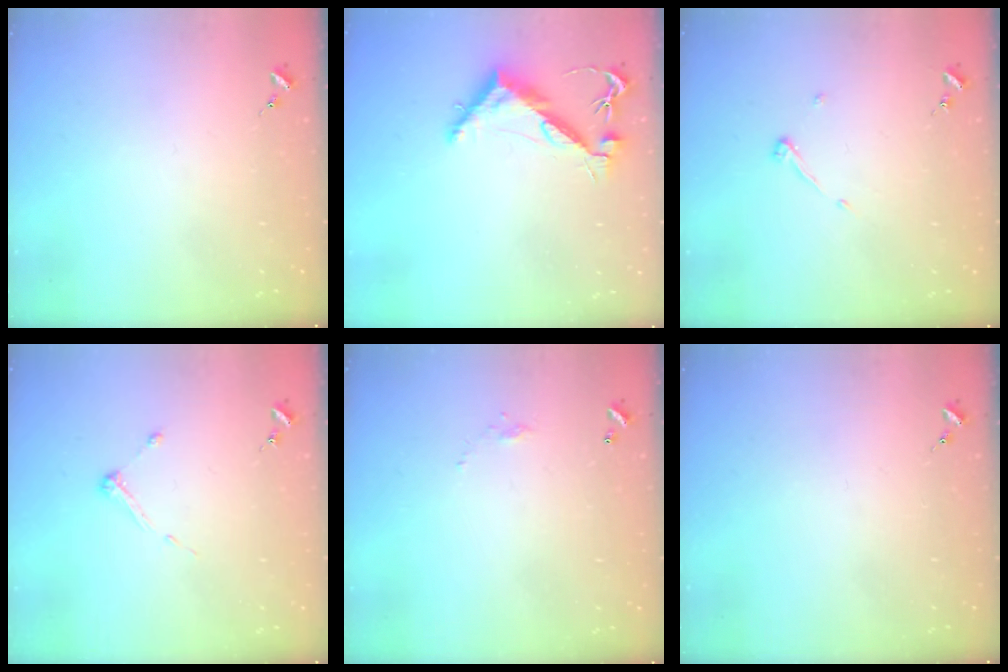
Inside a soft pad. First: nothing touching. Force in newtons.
{"total": 9.3, "press": 9.3, "slide": 0.8}
{"total": 3.8, "press": 3.8, "slide": 0.6}
{"total": 3.6, "press": 3.6, "slide": 0.4}
{"total": 3.2, "press": 3.2, "slide": 0.0}
{"total": 0.0}